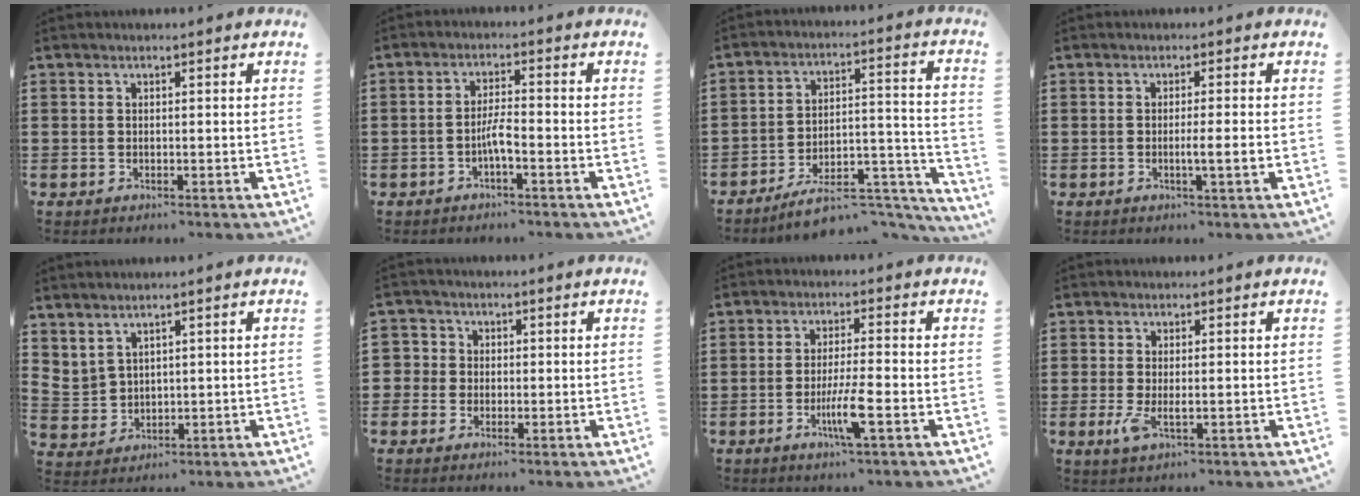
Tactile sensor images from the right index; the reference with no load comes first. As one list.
[{"total": 3.2, "force": [-1.5, 0.6, 2.8], "torque": [-0.059, 0.002, -0.031]}, {"total": 9.0, "force": [-7.3, 2.7, 4.5], "torque": [-0.059, 0.024, -0.129]}, {"total": 2.7, "force": [-0.7, -0.4, 2.6], "torque": [-0.043, -0.008, -0.015]}, {"total": 2.5, "force": [2.3, 1.1, 0.2], "torque": [-0.014, -0.002, 0.044]}, {"total": 2.5, "force": [-0.3, 2.5, 0.2], "torque": [-0.017, 0.007, -0.011]}, {"total": 5.7, "force": [-2.2, 0.2, 5.2], "torque": [-0.099, -0.015, -0.040]}, {"total": 2.5, "force": [-0.3, 0.8, 2.4], "torque": [-0.058, -0.009, -0.009]}]